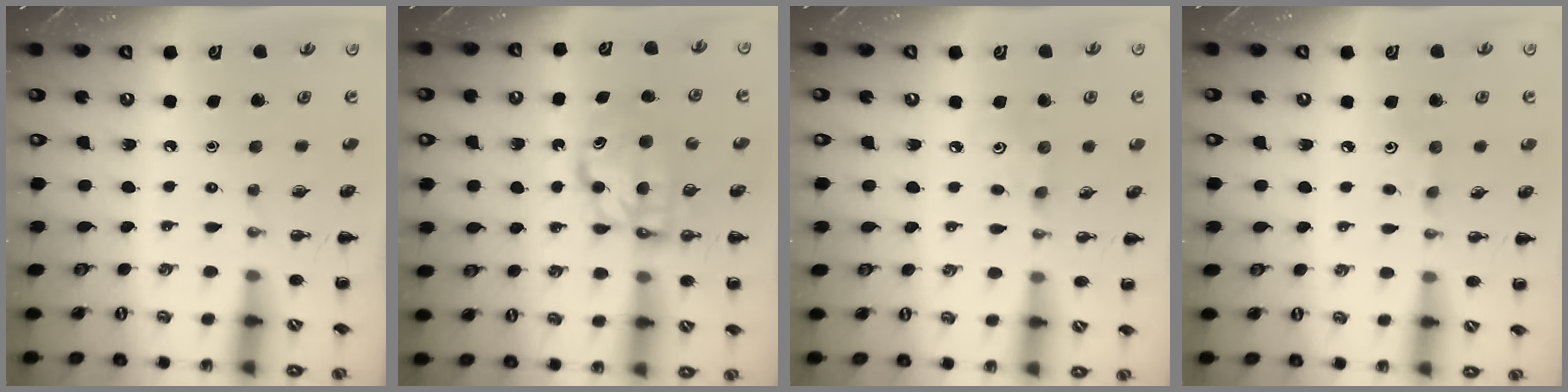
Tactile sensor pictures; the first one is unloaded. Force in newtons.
{"total": 6.8, "press": 6.8, "slide": 0.6}
{"total": 2.9, "press": 2.8, "slide": 0.8}
{"total": 2.6, "press": 2.4, "slide": 0.9}